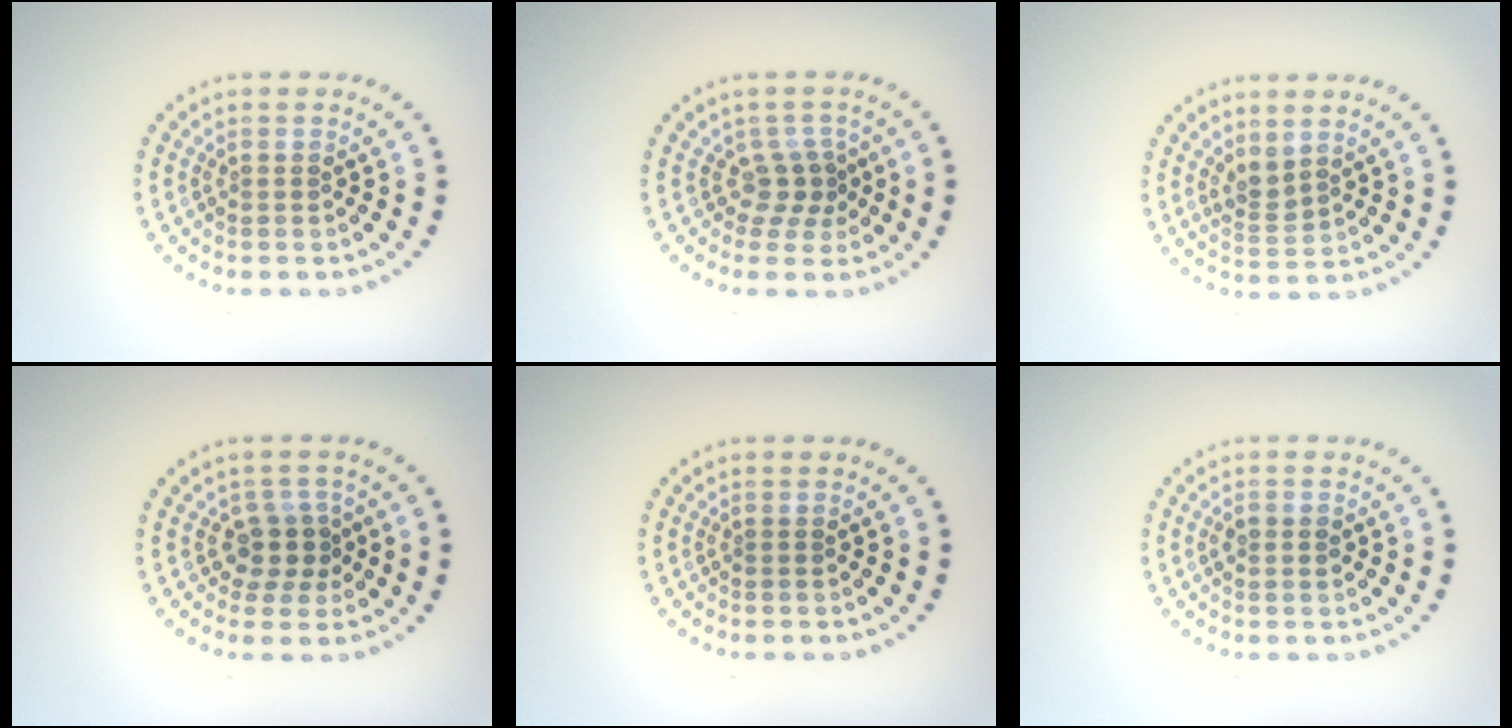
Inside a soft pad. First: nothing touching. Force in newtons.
{"total": 2.0, "press": 1.4, "slide": 1.4}
{"total": 1.8, "press": 1.5, "slide": 1.1}
{"total": 2.6, "press": 2.1, "slide": 1.5}
{"total": 0.0}
{"total": 0.9, "press": 0.9, "slide": 0.1}